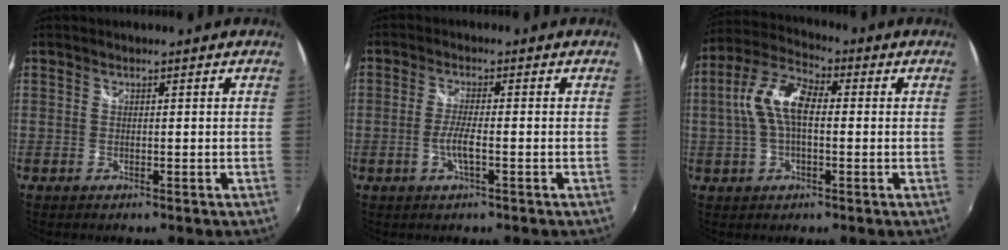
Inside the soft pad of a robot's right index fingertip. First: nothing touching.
{"total": 2.9, "force": [-1.0, 0.2, 2.7], "torque": [-0.055, -0.003, -0.020]}
{"total": 9.9, "force": [0.3, 4.9, 8.6], "torque": [-0.180, 0.022, 0.002]}